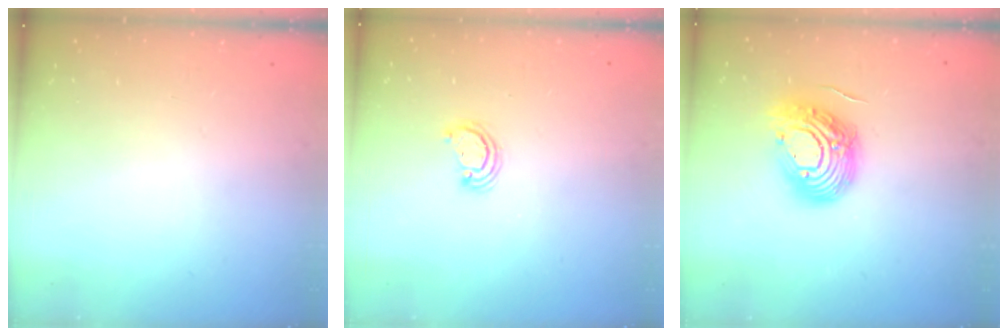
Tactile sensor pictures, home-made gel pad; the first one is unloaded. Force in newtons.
{"total": 3.0, "press": 2.9, "slide": 0.3}
{"total": 16.1, "press": 16.0, "slide": 1.1}